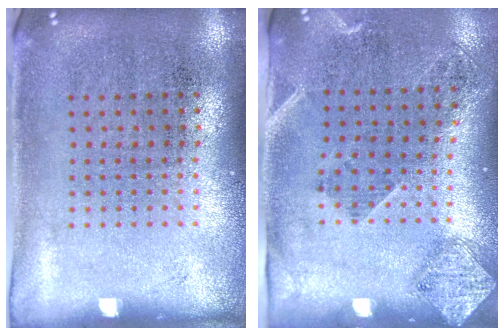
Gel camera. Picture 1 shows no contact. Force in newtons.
{"total": 1.7, "press": 1.3, "slide": 1.1}